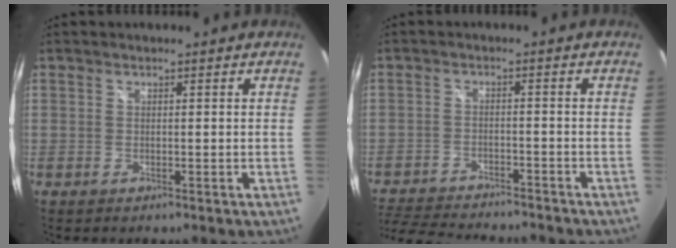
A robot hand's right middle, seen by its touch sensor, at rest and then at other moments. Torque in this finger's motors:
{"motor_torque": [1.07, -1.07, 0.07, 0.03]}